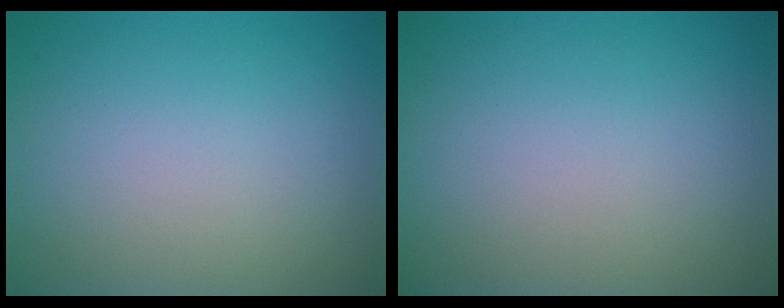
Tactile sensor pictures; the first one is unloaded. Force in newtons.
{"total": 0.0}